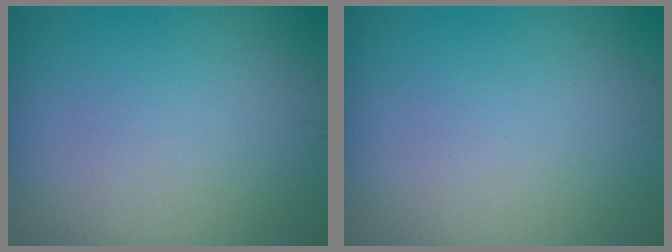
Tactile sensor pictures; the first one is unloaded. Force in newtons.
{"total": 0.0}